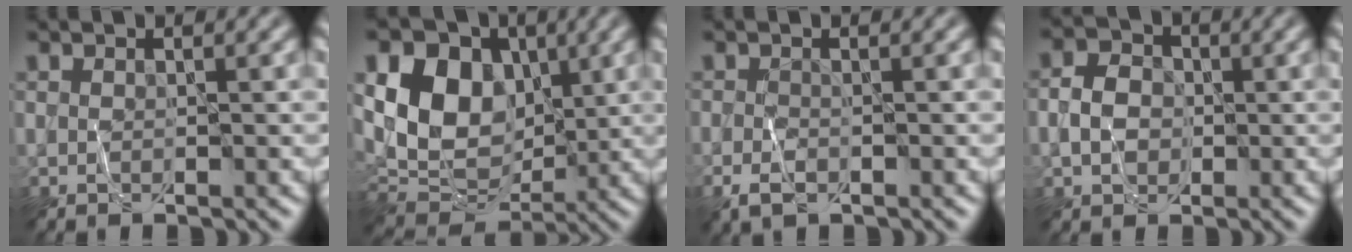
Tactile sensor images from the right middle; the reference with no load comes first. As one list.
[{"total": 9.9, "force": [2.3, 7.3, 6.2], "torque": [-0.116, 0.002, 0.031]}, {"total": 2.0, "force": [-0.8, 1.2, 1.3], "torque": [-0.029, -0.005, -0.016]}, {"total": 3.1, "force": [-0.5, 2.5, 1.8], "torque": [-0.037, 0.005, -0.011]}]